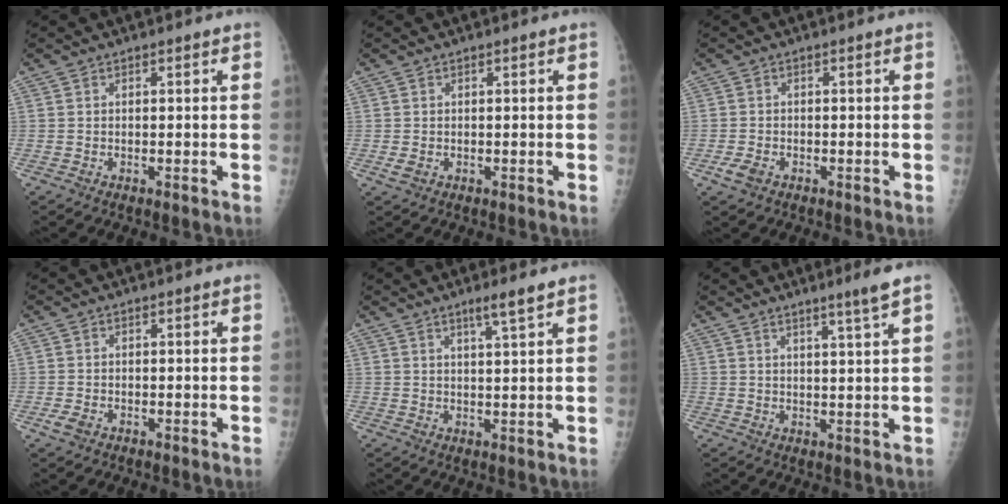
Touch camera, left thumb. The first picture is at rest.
{"total": 1.6, "force": [-0.2, 1.3, 0.9], "torque": [-0.016, -0.002, 0.000]}
{"total": 2.6, "force": [-1.3, 1.7, 1.5], "torque": [-0.030, 0.000, -0.023]}
{"total": 2.1, "force": [-0.9, 1.4, 1.2], "torque": [-0.023, -0.001, -0.017]}
{"total": 3.7, "force": [2.5, -0.1, 2.7], "torque": [-0.048, -0.020, 0.046]}
{"total": 4.1, "force": [2.8, -0.9, 2.8], "torque": [-0.045, -0.023, 0.049]}